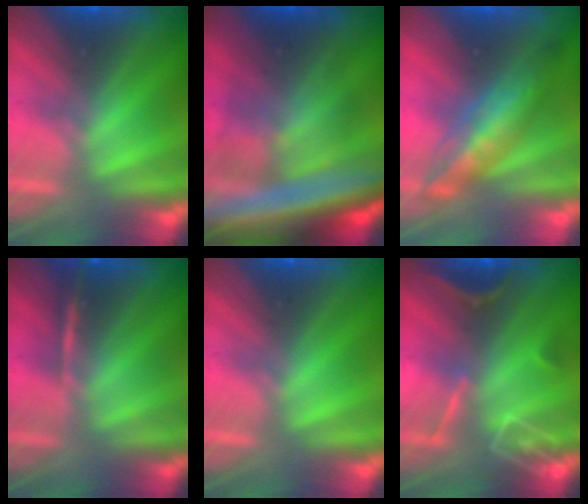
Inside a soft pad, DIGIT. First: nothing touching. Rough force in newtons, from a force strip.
{"total": 7.2}
{"total": 2.9}
{"total": 2.4}
{"total": 0.0}
{"total": 7.2}